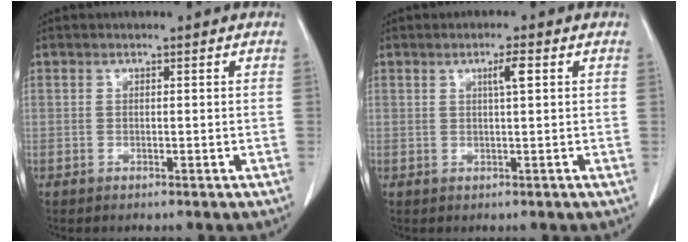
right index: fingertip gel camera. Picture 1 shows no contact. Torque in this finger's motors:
{"motor_torque": [0.07, 0.02, 0.03, 0.01]}